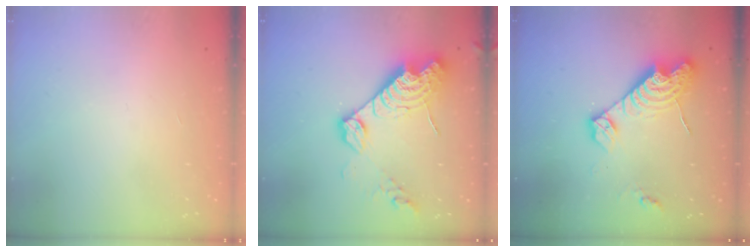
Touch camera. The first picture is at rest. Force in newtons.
{"total": 17.0, "press": 16.9, "slide": 2.0}
{"total": 14.7, "press": 14.6, "slide": 1.2}